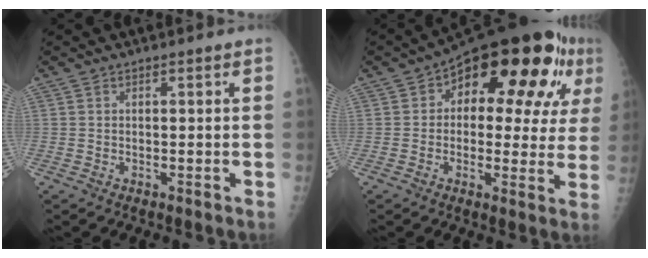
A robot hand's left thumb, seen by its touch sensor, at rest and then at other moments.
{"total": 21.6, "force": [7.4, 10.6, 17.3], "torque": [-0.188, 0.018, 0.093]}